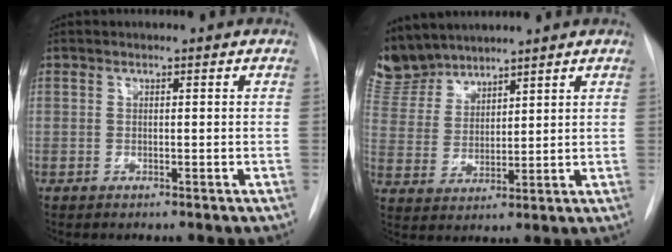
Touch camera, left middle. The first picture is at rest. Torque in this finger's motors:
{"motor_torque": [1.12, -1.02, 1.05, 0.00]}